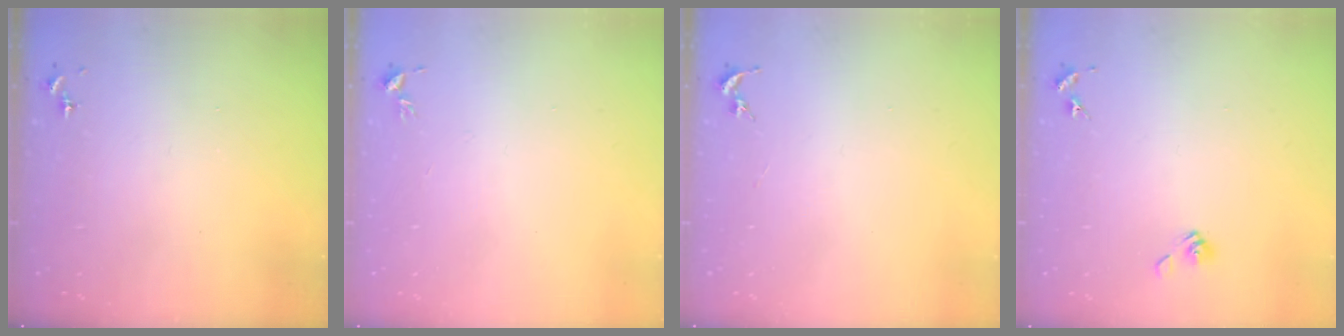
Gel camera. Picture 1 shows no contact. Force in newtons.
{"total": 3.4, "press": 3.3, "slide": 0.5}
{"total": 0.0}
{"total": 5.4, "press": 5.0, "slide": 2.2}